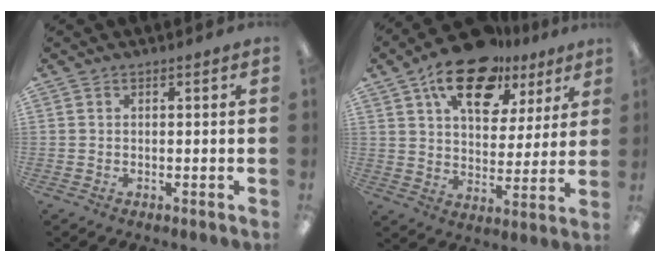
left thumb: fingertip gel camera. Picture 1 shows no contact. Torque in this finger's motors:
{"motor_torque": [0.40, 0.69, 1.71, -1.06, 0.28]}